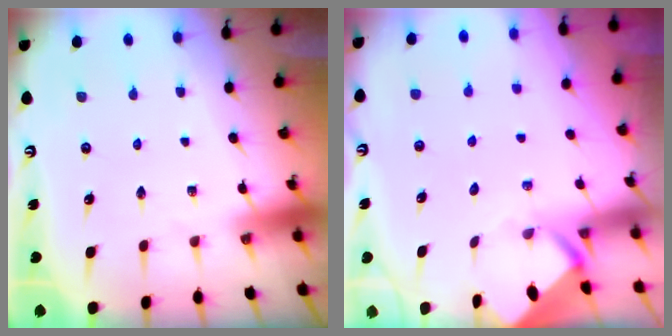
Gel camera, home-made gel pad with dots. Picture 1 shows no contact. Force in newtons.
{"total": 3.0, "press": 3.0, "slide": 0.1}